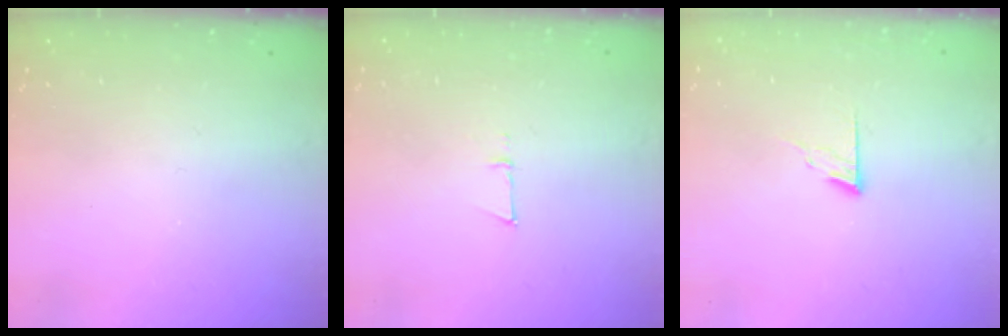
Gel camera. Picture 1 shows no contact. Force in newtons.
{"total": 3.8, "press": 3.7, "slide": 1.0}
{"total": 5.7, "press": 5.7, "slide": 0.6}